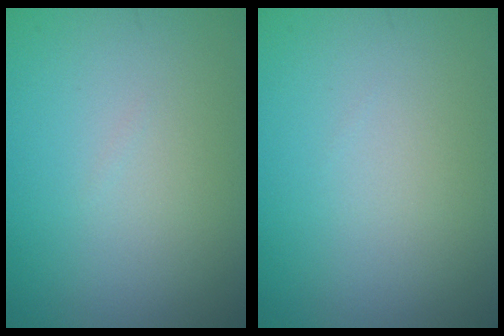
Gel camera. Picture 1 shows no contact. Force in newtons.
{"total": 0.0}